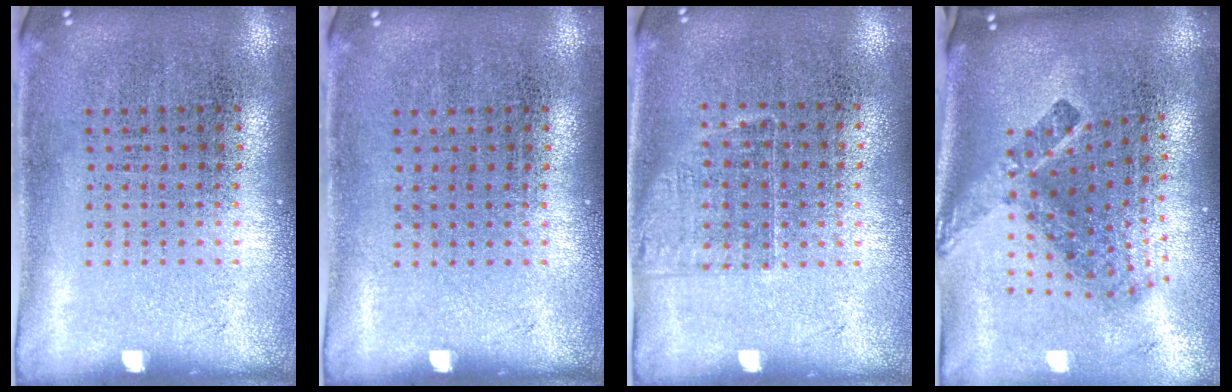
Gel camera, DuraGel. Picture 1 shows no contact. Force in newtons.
{"total": 0.0}
{"total": 1.2, "press": 0.9, "slide": 0.7}
{"total": 2.6, "press": 1.6, "slide": 2.0}